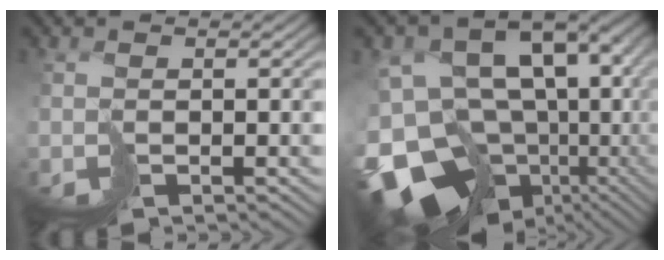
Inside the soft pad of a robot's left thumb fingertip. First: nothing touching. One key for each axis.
{"total": 17.6, "fx": -4.8, "fy": 12.3, "fz": 11.6, "tx": -0.205, "ty": -0.023, "tz": -0.055}